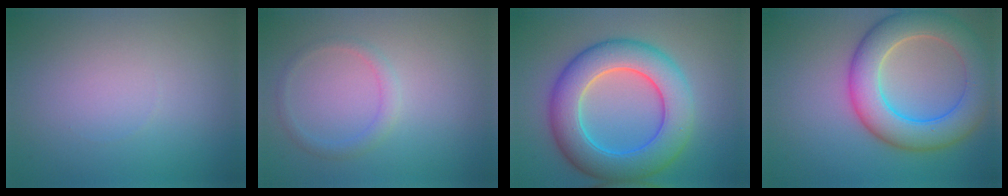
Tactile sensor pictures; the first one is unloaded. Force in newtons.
{"total": 1.4, "press": 1.4, "slide": 0.1}
{"total": 9.0, "press": 9.0, "slide": 0.2}
{"total": 8.1, "press": 8.1, "slide": 0.3}